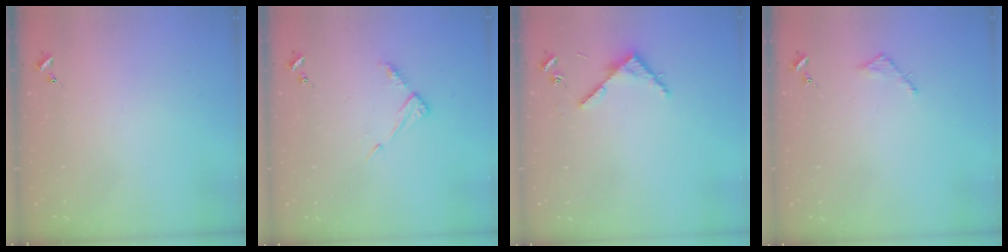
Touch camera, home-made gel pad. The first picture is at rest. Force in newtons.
{"total": 7.4, "press": 7.4, "slide": 0.6}
{"total": 4.2, "press": 4.2, "slide": 0.4}
{"total": 2.5, "press": 2.5, "slide": 0.2}